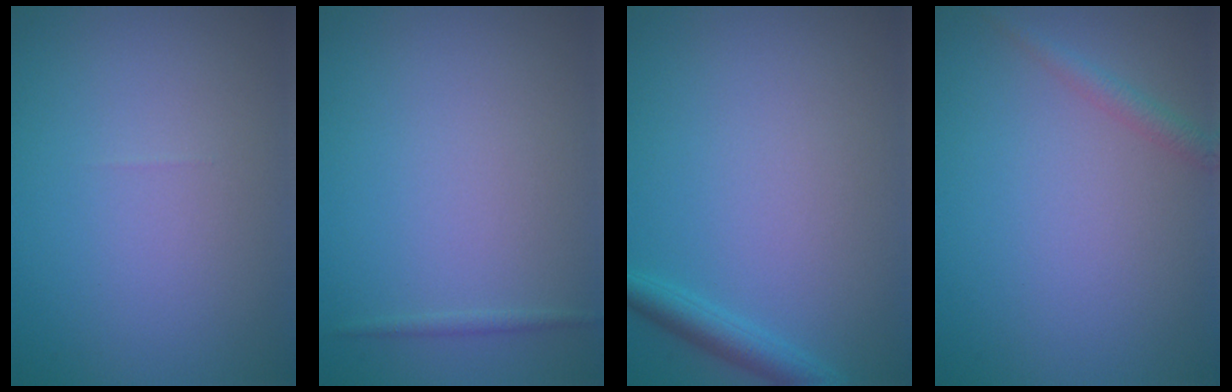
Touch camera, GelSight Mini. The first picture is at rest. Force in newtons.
{"total": 0.5, "press": 0.5, "slide": 0.1}
{"total": 2.1, "press": 2.0, "slide": 0.2}
{"total": 1.4, "press": 1.4, "slide": 0.0}